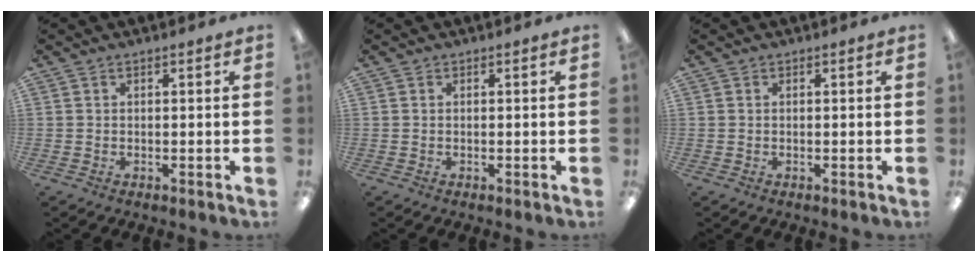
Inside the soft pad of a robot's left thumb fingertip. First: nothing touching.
{"total": 0.0}
{"total": 0.0}